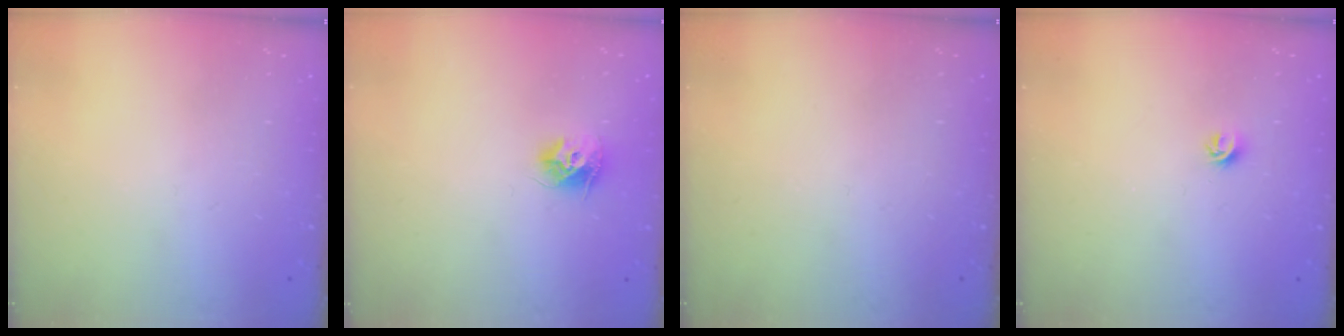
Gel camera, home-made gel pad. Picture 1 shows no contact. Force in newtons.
{"total": 9.1, "press": 9.1, "slide": 0.3}
{"total": 0.0}
{"total": 4.2, "press": 4.1, "slide": 0.7}